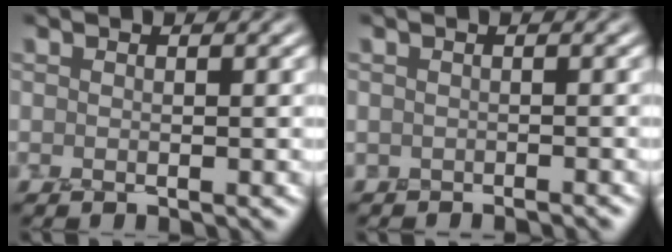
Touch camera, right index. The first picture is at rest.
{"total": 1.0, "force": [-0.7, -0.1, -0.6], "torque": [0.020, 0.005, -0.005]}